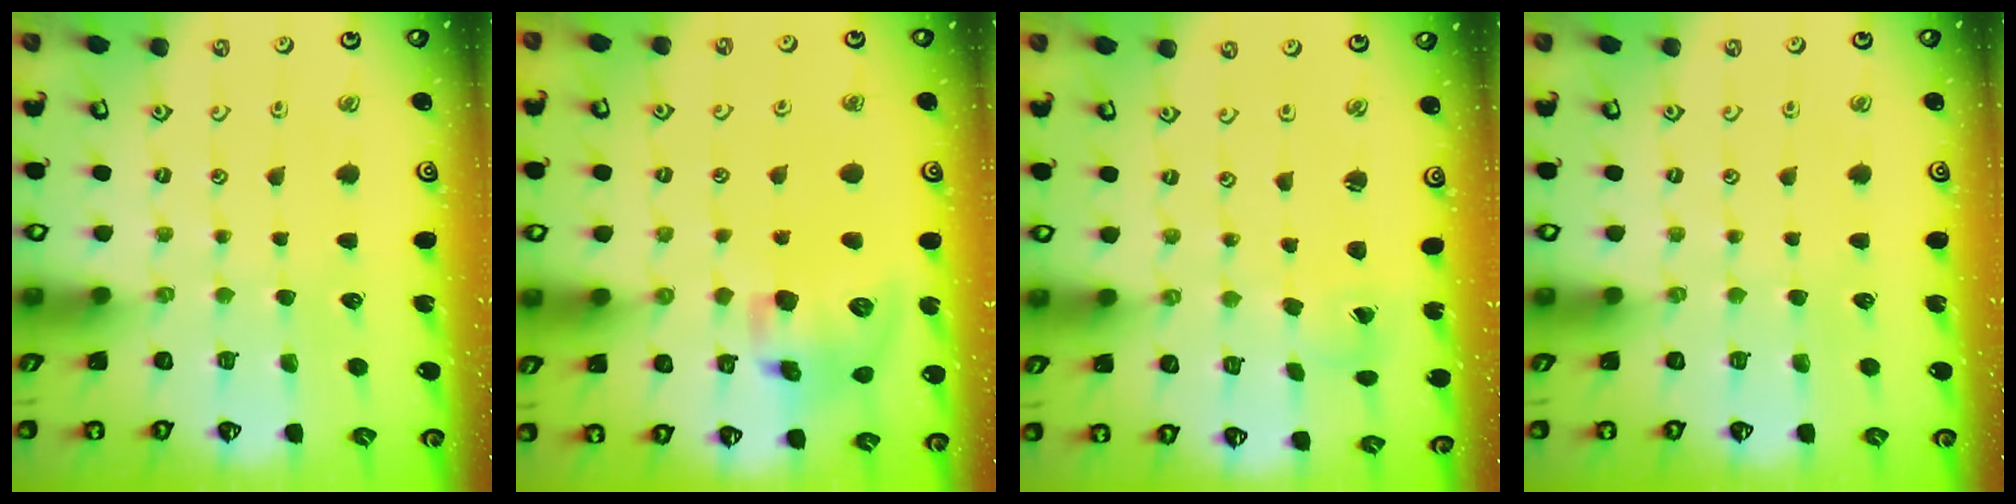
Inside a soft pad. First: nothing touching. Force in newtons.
{"total": 12.9, "press": 12.7, "slide": 2.2}
{"total": 1.8, "press": 1.8, "slide": 0.1}
{"total": 0.0}